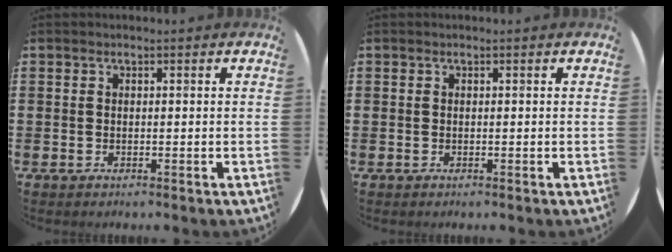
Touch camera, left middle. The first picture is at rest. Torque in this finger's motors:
{"motor_torque": [-0.08, -0.01, 0.01, 0.00]}